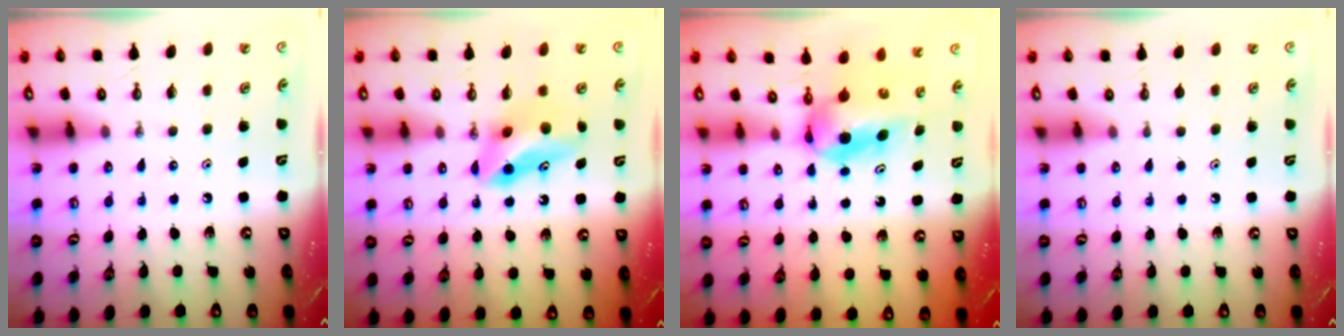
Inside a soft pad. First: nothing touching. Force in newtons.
{"total": 8.1, "press": 7.9, "slide": 1.9}
{"total": 5.5, "press": 5.2, "slide": 1.8}
{"total": 1.2, "press": 0.5, "slide": 1.0}